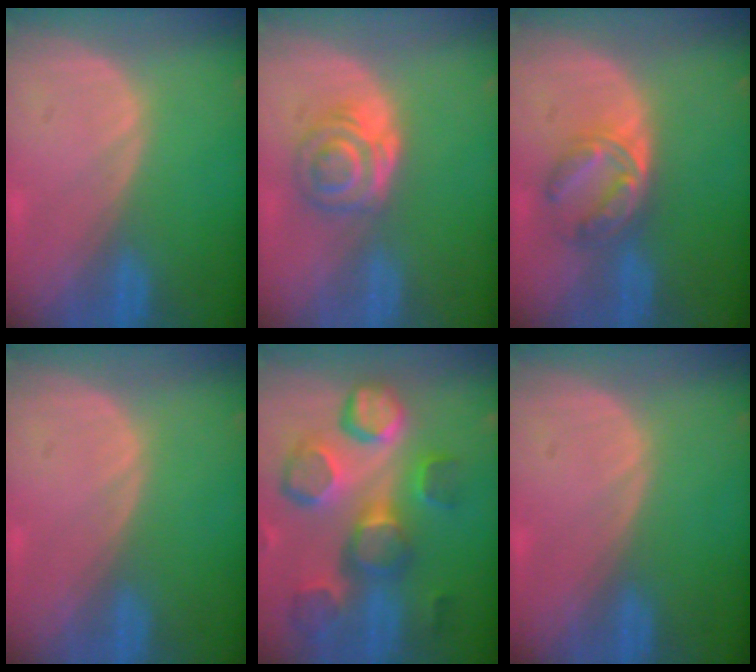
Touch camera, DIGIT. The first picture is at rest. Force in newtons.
{"total": 6.2, "press": 5.2, "slide": 3.3}
{"total": 5.8, "press": 5.5, "slide": 1.8}
{"total": 0.0}
{"total": 12.7, "press": 11.2, "slide": 6.0}
{"total": 0.0}